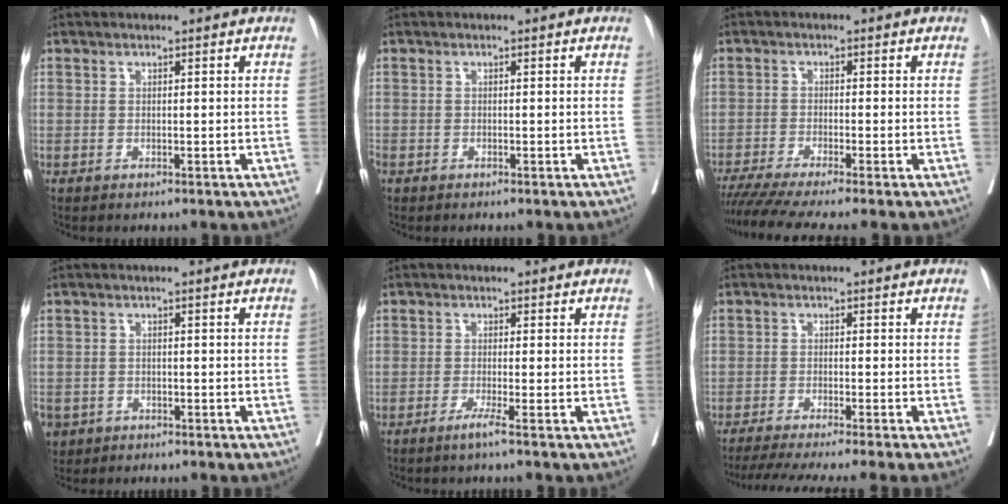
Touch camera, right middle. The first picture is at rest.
{"total": 2.2, "force": [-1.2, 1.3, 1.3], "torque": [-0.047, 0.002, -0.020]}
{"total": 8.8, "force": [-7.3, -0.7, 4.9], "torque": [-0.067, -0.018, -0.118]}
{"total": 6.5, "force": [-3.5, 5.1, 2.0], "torque": [-0.059, -0.002, -0.055]}
{"total": 1.9, "force": [-1.2, -0.6, 1.3], "torque": [-0.021, -0.001, -0.024]}
{"total": 11.1, "force": [-9.4, -1.5, 5.7], "torque": [-0.061, -0.023, -0.143]}